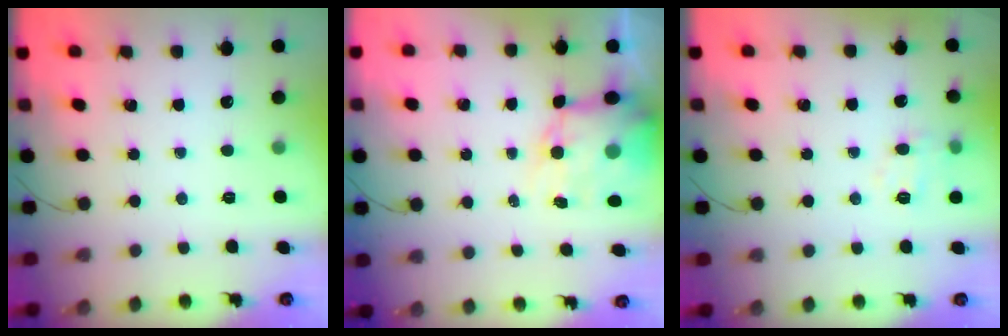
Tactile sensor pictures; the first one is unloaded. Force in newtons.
{"total": 9.3, "press": 8.7, "slide": 3.2}
{"total": 8.3, "press": 8.2, "slide": 1.5}